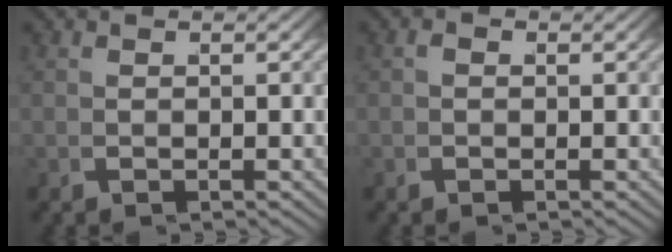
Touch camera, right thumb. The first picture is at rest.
{"total": 0.0}